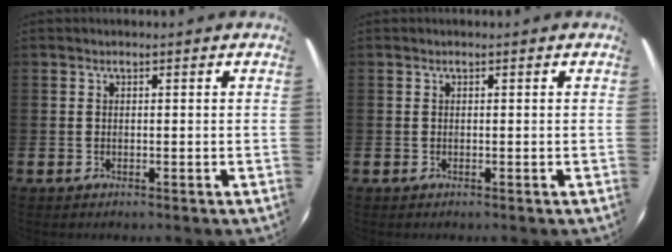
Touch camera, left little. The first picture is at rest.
{"total": 0.0}